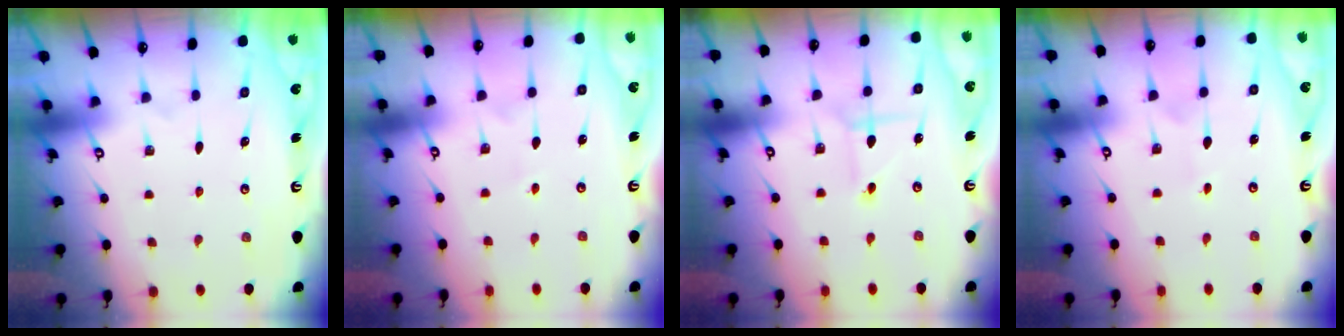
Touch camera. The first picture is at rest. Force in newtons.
{"total": 1.7, "press": 1.6, "slide": 0.5}
{"total": 1.6, "press": 1.6, "slide": 0.1}
{"total": 1.1, "press": 1.1, "slide": 0.1}